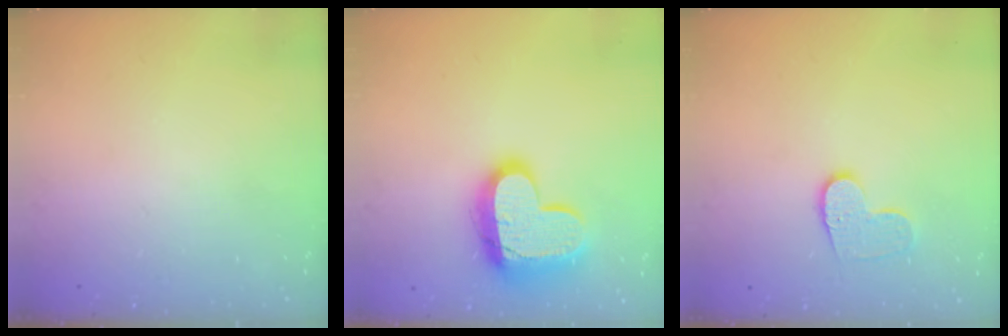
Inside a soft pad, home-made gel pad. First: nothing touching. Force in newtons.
{"total": 17.0, "press": 16.9, "slide": 1.1}
{"total": 9.2, "press": 9.2, "slide": 0.3}